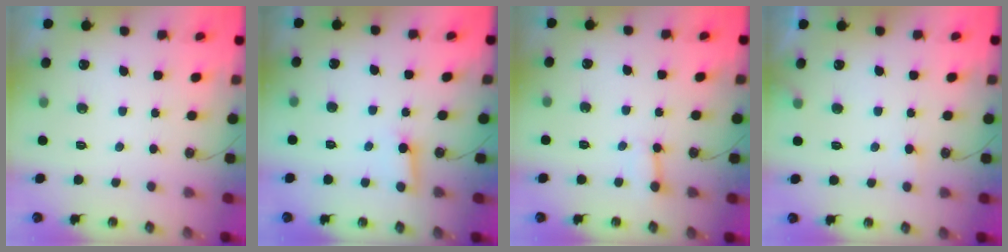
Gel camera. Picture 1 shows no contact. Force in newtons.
{"total": 3.0, "press": 3.0, "slide": 0.4}
{"total": 4.1, "press": 4.1, "slide": 0.3}
{"total": 5.7, "press": 5.7, "slide": 0.4}